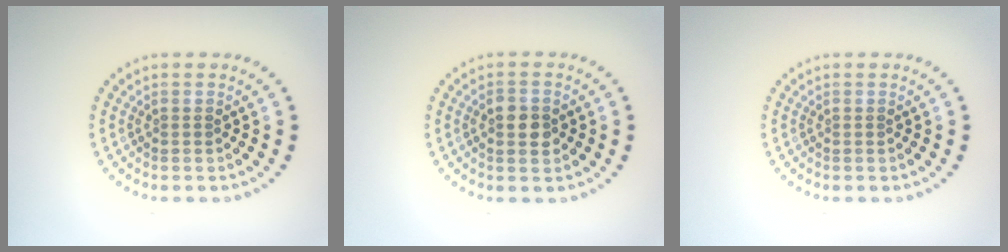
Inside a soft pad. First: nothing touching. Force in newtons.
{"total": 2.6, "press": 2.6, "slide": 0.1}
{"total": 0.0}